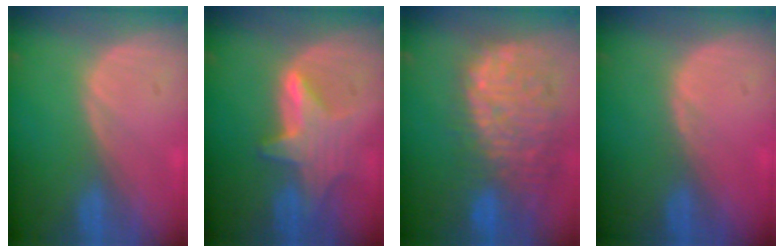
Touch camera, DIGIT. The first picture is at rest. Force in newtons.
{"total": 6.9, "press": 6.4, "slide": 2.6}
{"total": 12.9, "press": 11.2, "slide": 6.5}
{"total": 0.5, "press": 0.5, "slide": 0.1}